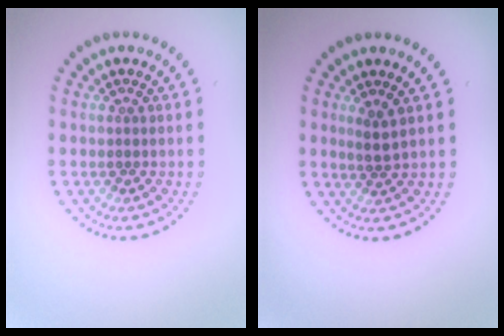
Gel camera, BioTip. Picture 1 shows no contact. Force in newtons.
{"total": 1.4, "press": 1.1, "slide": 0.9}